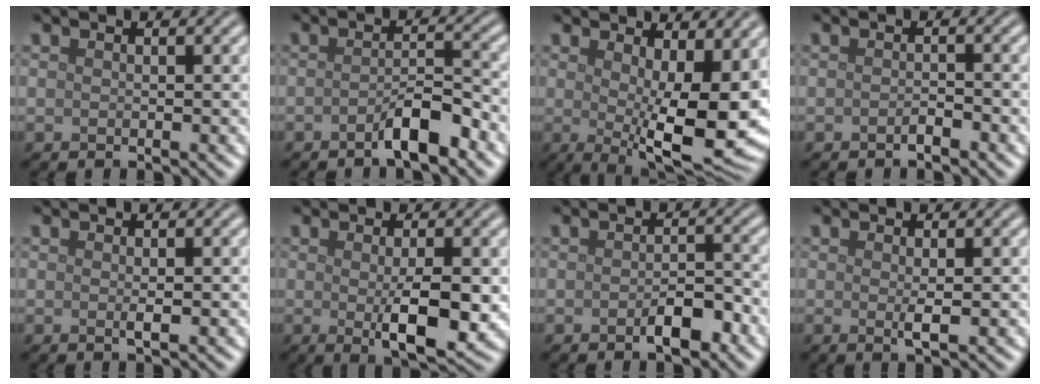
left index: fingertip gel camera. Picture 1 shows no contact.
{"total": 3.3, "force": [-2.1, 0.7, 2.5], "torque": [-0.039, 0.010, -0.039]}
{"total": 11.3, "force": [0.6, 3.9, 10.5], "torque": [-0.142, -0.022, 0.019]}
{"total": 0.9, "force": [-0.7, 0.2, 0.5], "torque": [-0.008, 0.001, -0.012]}
{"total": 0.7, "force": [0.0, 0.0, 0.7], "torque": [-0.014, -0.003, -0.001]}
{"total": 5.0, "force": [-0.6, 1.1, 4.8], "torque": [-0.076, -0.010, -0.006]}
{"total": 2.5, "force": [-1.3, 1.0, 1.9], "torque": [-0.026, 0.003, -0.021]}
{"total": 1.2, "force": [0.0, 0.1, 1.2], "torque": [-0.023, -0.002, 0.000]}